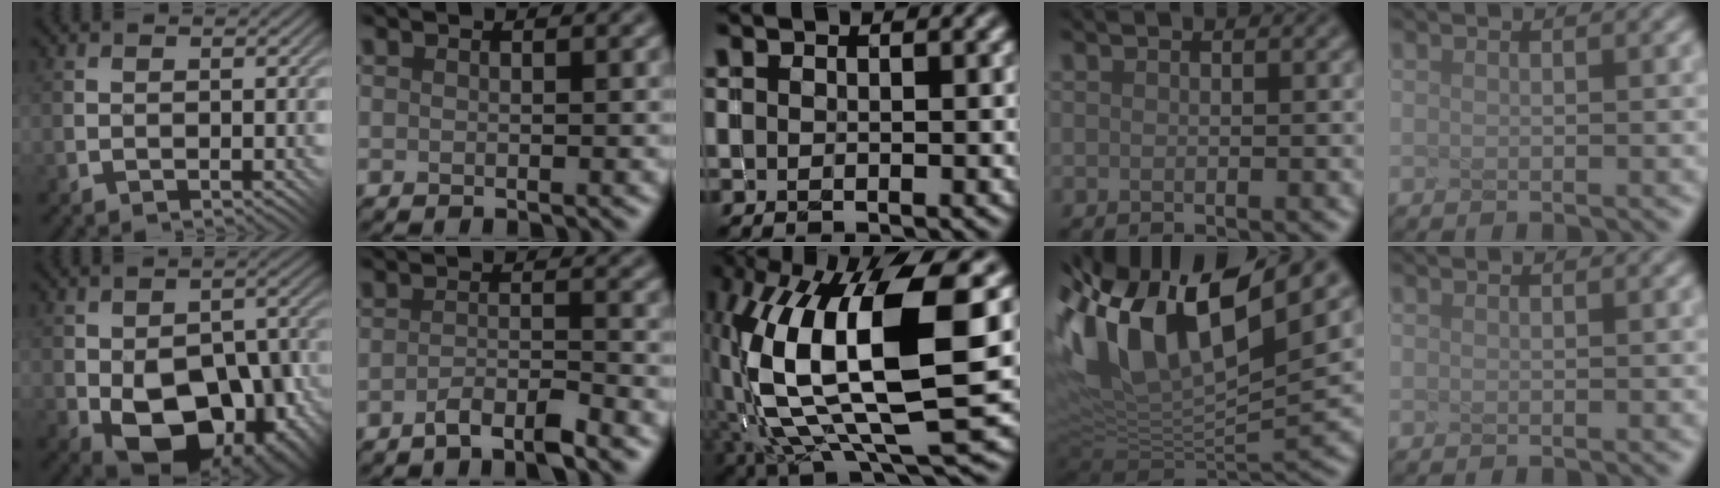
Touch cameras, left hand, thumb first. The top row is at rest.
{"thumb": {"total": 14.8, "force": [-4.9, 9.2, 10.5], "torque": [-0.154, -0.020, -0.061]}, "index": {"total": 3.2, "force": [-2.3, 0.6, 2.0], "torque": [-0.031, 0.004, -0.051]}, "middle": {"total": 14.5, "force": [1.9, 5.1, 13.5], "torque": [-0.255, -0.002, 0.030]}, "ring": {"total": 15.1, "force": [6.4, 6.1, 12.3], "torque": [-0.253, 0.028, 0.108]}}